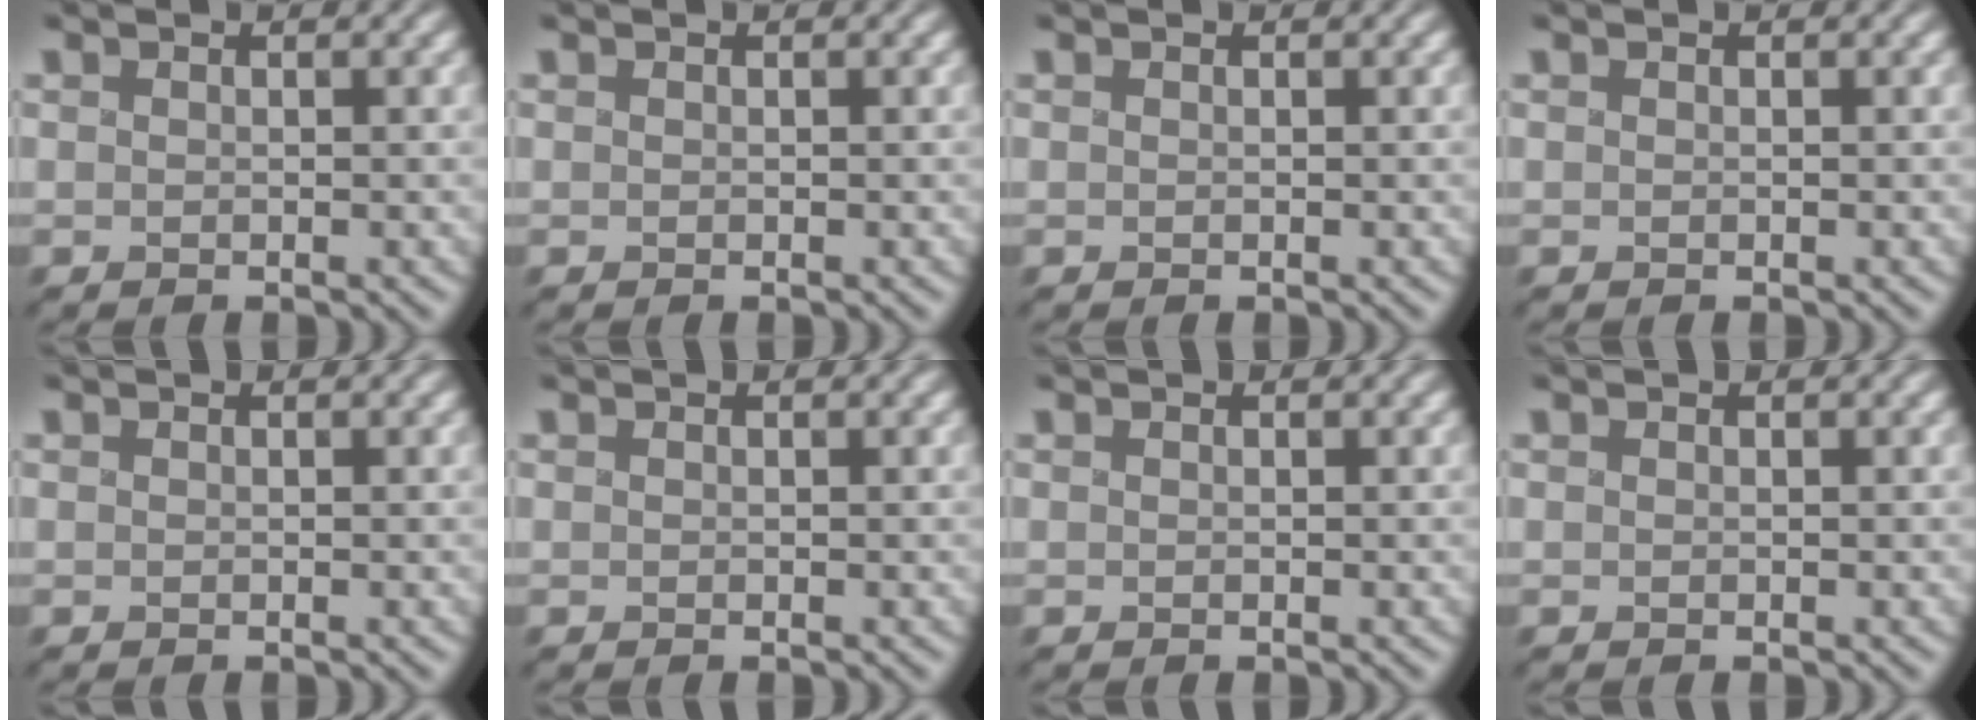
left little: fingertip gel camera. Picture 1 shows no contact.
{"total": 0.0}
{"total": 0.0}
{"total": 0.0}
{"total": 0.0}
{"total": 0.0}
{"total": 0.0}
{"total": 0.0}